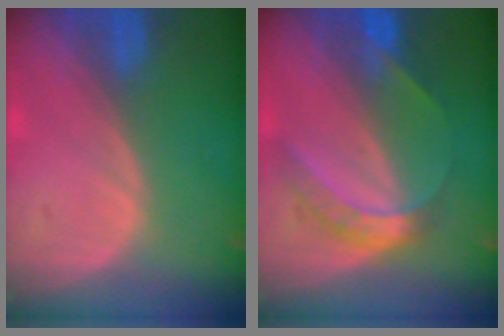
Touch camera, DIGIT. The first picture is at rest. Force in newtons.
{"total": 6.2, "press": 5.3, "slide": 3.2}